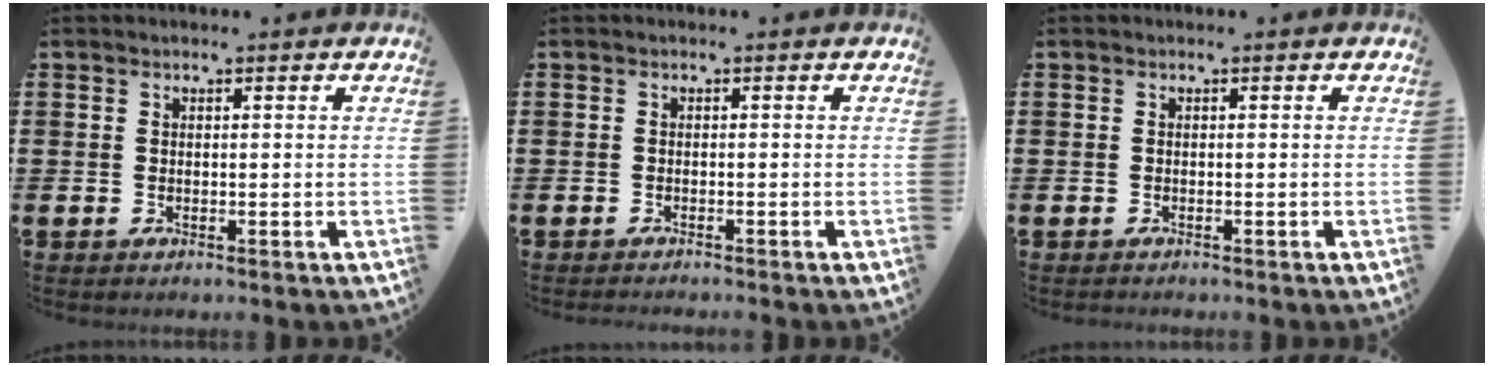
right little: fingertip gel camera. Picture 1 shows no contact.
{"total": 0.5, "force": [-0.5, -0.1, 0.0], "torque": [0.000, -0.002, -0.011]}
{"total": 0.0}